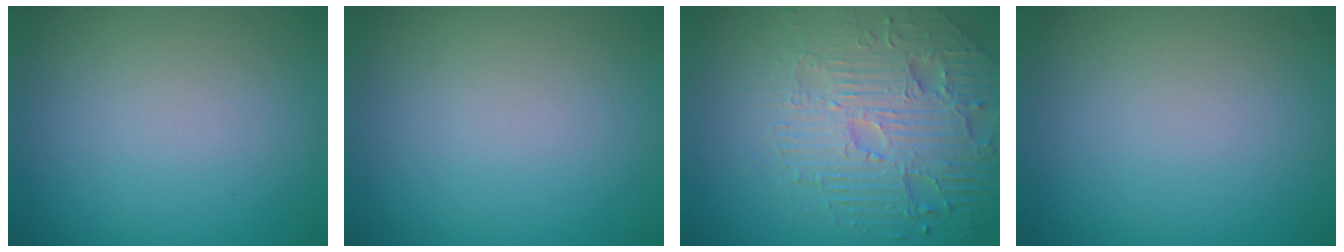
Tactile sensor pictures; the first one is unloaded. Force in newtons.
{"total": 0.0}
{"total": 6.9, "press": 5.3, "slide": 4.4}
{"total": 0.0}